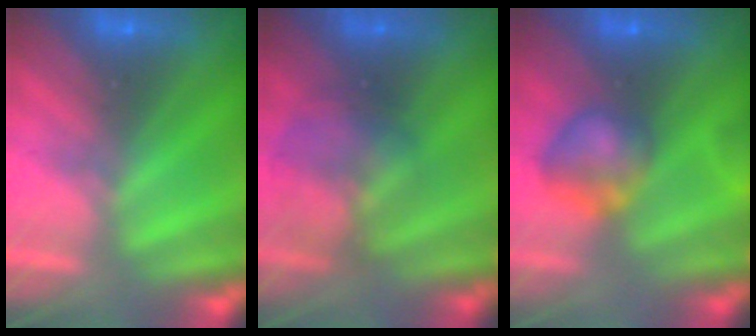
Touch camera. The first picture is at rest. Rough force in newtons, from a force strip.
{"total": 2.3}
{"total": 8.7}